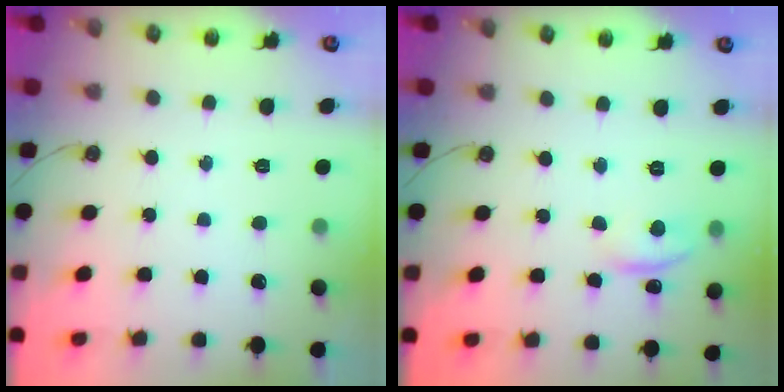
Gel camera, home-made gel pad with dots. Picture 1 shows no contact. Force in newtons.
{"total": 4.4, "press": 4.4, "slide": 0.4}